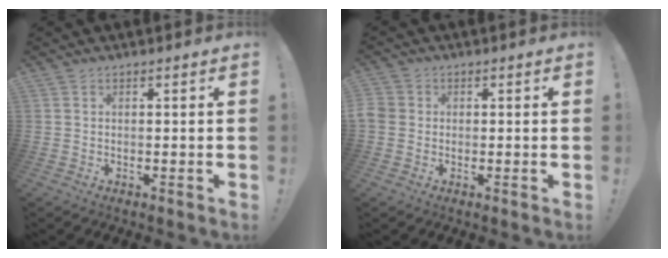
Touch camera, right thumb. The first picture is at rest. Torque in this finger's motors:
{"motor_torque": [-0.08, 0.77, 0.32, 0.48, 0.17]}